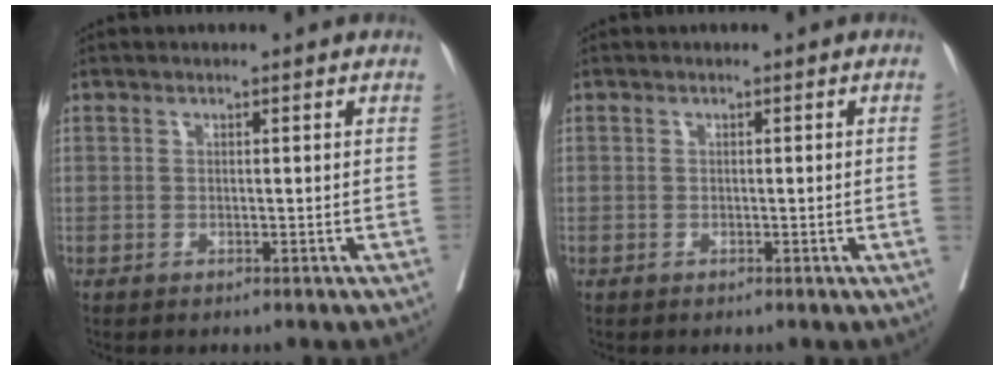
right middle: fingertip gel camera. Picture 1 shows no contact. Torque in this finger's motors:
{"motor_torque": [0.93, -1.21, -0.17, -0.21]}